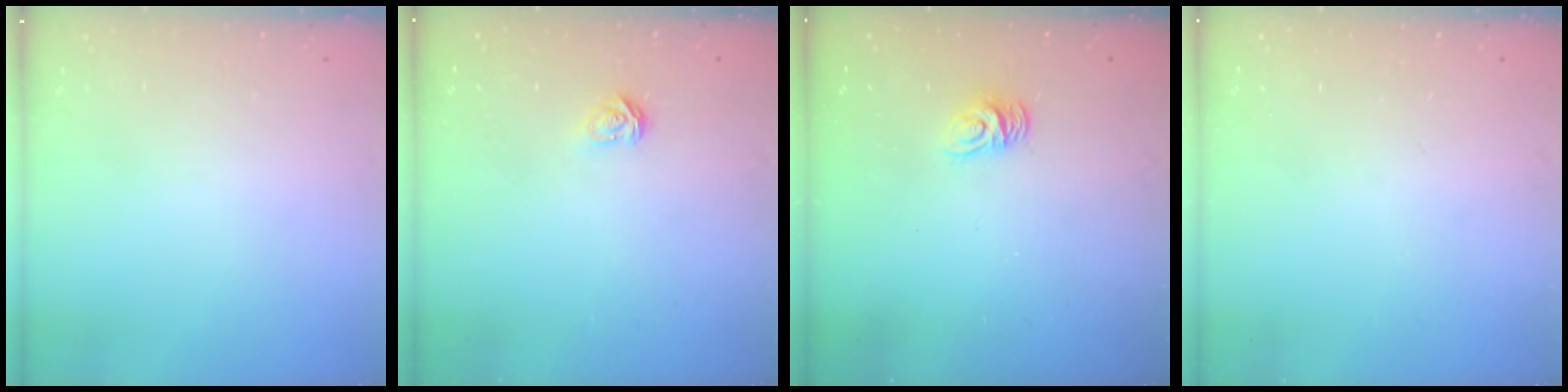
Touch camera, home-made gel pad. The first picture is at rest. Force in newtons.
{"total": 3.5, "press": 3.5, "slide": 0.5}
{"total": 6.3, "press": 6.3, "slide": 0.2}
{"total": 0.0}